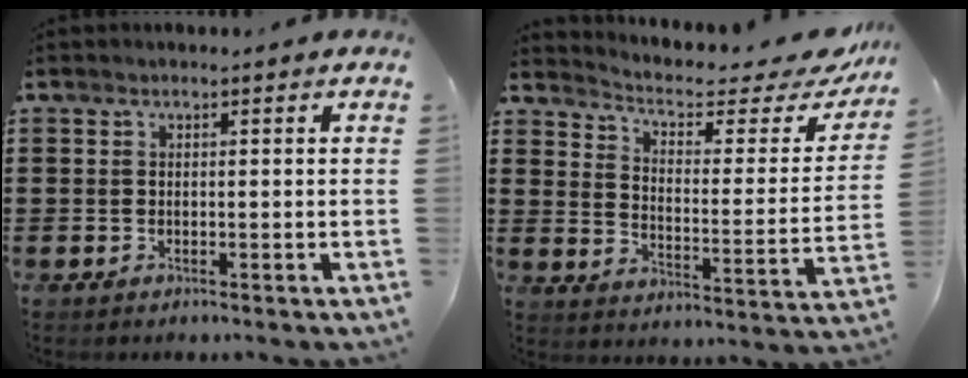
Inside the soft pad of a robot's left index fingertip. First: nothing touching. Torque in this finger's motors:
{"motor_torque": [1.28, 0.86, 0.08, 0.02]}